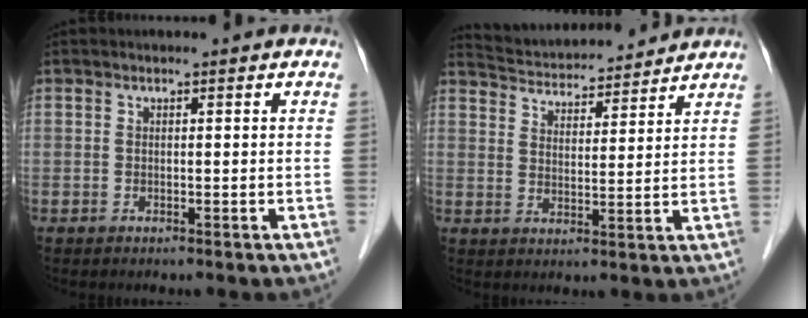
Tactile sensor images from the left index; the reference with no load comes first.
{"total": 12.1, "force": [11.6, 1.6, 2.8], "torque": [-0.051, 0.020, 0.182]}